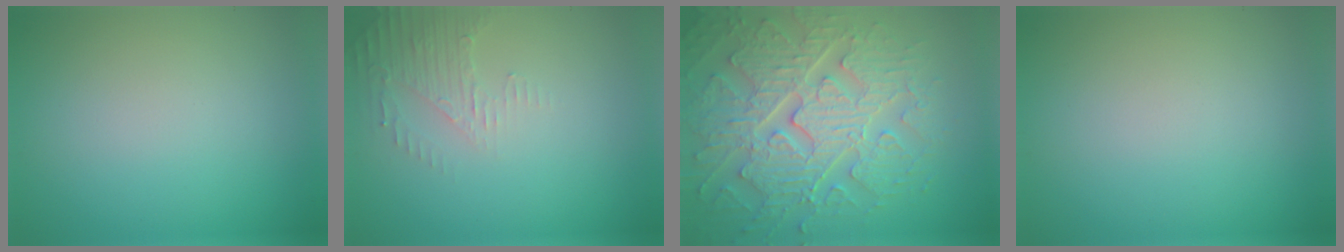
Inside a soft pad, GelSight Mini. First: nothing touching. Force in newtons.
{"total": 2.2, "press": 2.1, "slide": 0.5}
{"total": 8.6, "press": 6.5, "slide": 5.6}
{"total": 0.0}